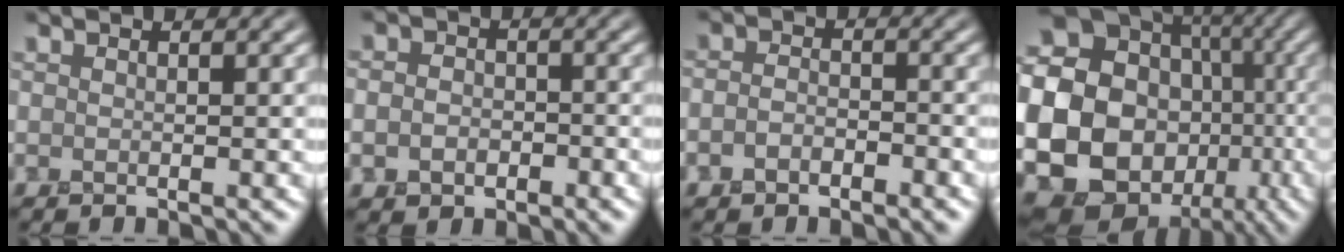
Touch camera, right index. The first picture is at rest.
{"total": 3.0, "force": [-0.9, 2.4, 1.5], "torque": [-0.012, -0.006, -0.020]}
{"total": 2.1, "force": [-1.1, 1.3, 1.3], "torque": [-0.024, 0.002, -0.025]}
{"total": 25.5, "force": [-4.7, 22.8, 10.3], "torque": [-0.216, -0.014, -0.104]}